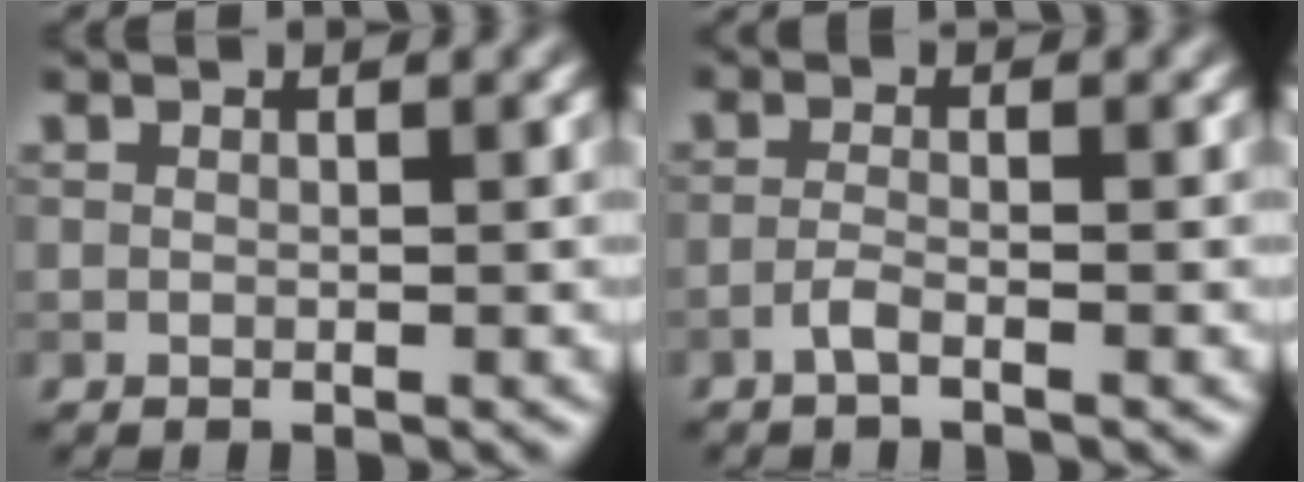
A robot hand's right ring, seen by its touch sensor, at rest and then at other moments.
{"total": 1.4, "force": [-0.9, 0.3, 1.1], "torque": [-0.022, 0.004, -0.023]}